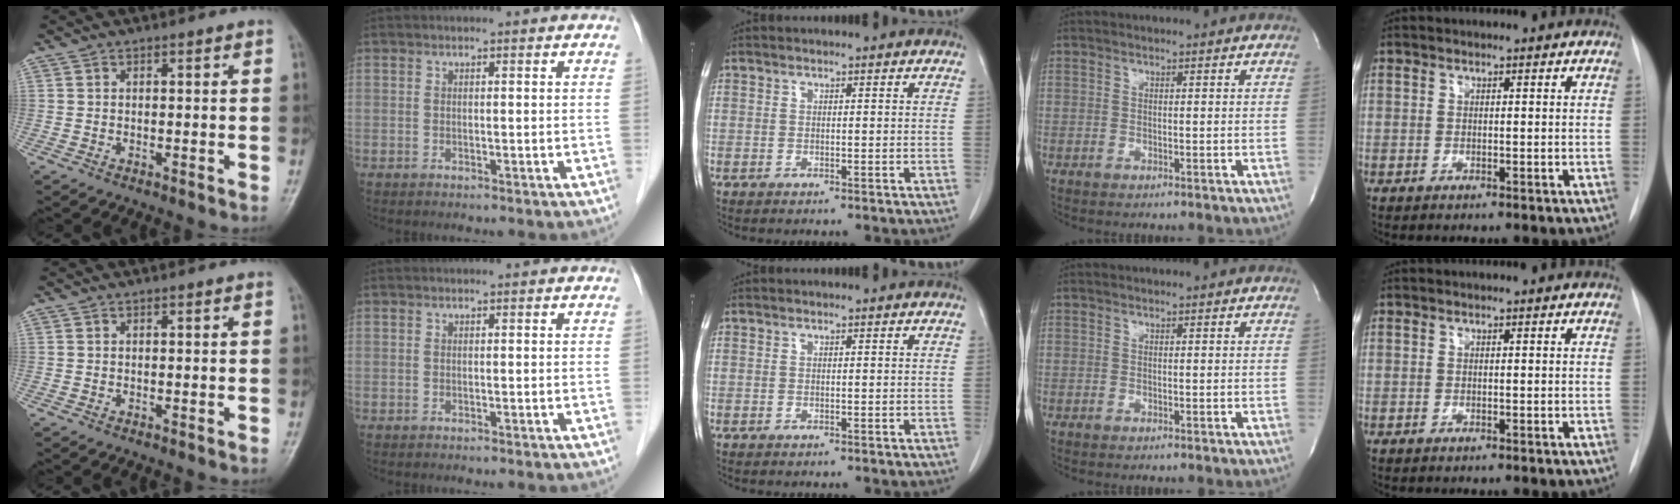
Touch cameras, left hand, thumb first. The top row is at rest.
{}